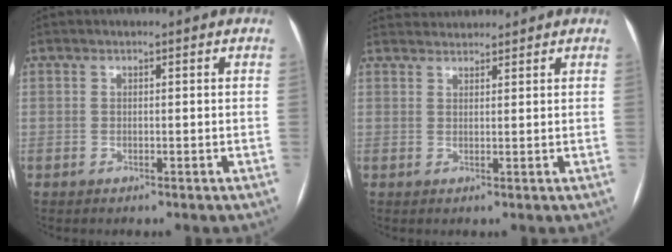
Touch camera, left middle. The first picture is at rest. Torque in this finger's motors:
{"motor_torque": [0.28, -0.66, -0.02, -0.01]}